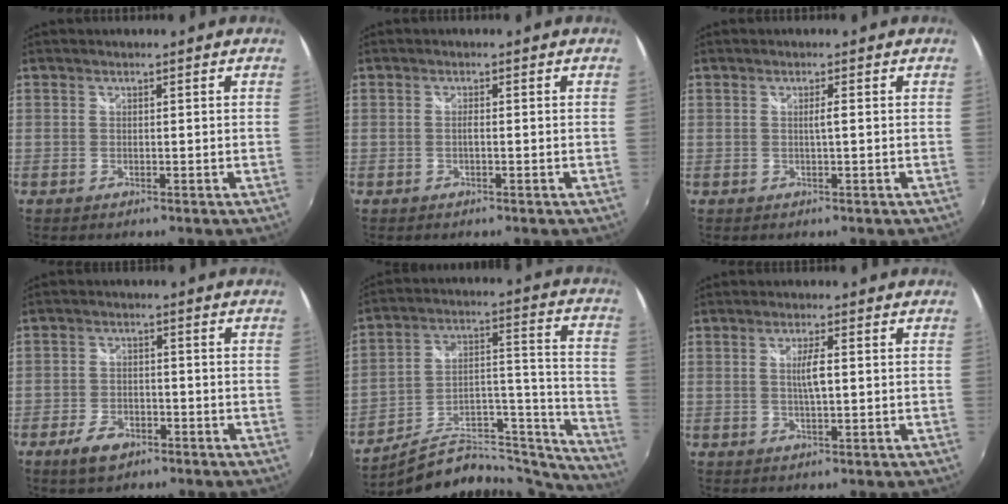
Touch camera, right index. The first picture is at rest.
{"total": 0.7, "force": [-0.3, 0.2, 0.6], "torque": [-0.013, 0.001, -0.006]}
{"total": 1.3, "force": [0.0, -0.3, 1.3], "torque": [-0.021, -0.001, -0.002]}
{"total": 6.1, "force": [-3.9, 3.4, 3.1], "torque": [-0.081, 0.002, -0.067]}
{"total": 21.7, "force": [-19.6, 6.6, 6.6], "torque": [-0.058, 0.067, -0.285]}
{"total": 3.4, "force": [0.2, 0.3, 3.4], "torque": [-0.061, -0.002, 0.005]}